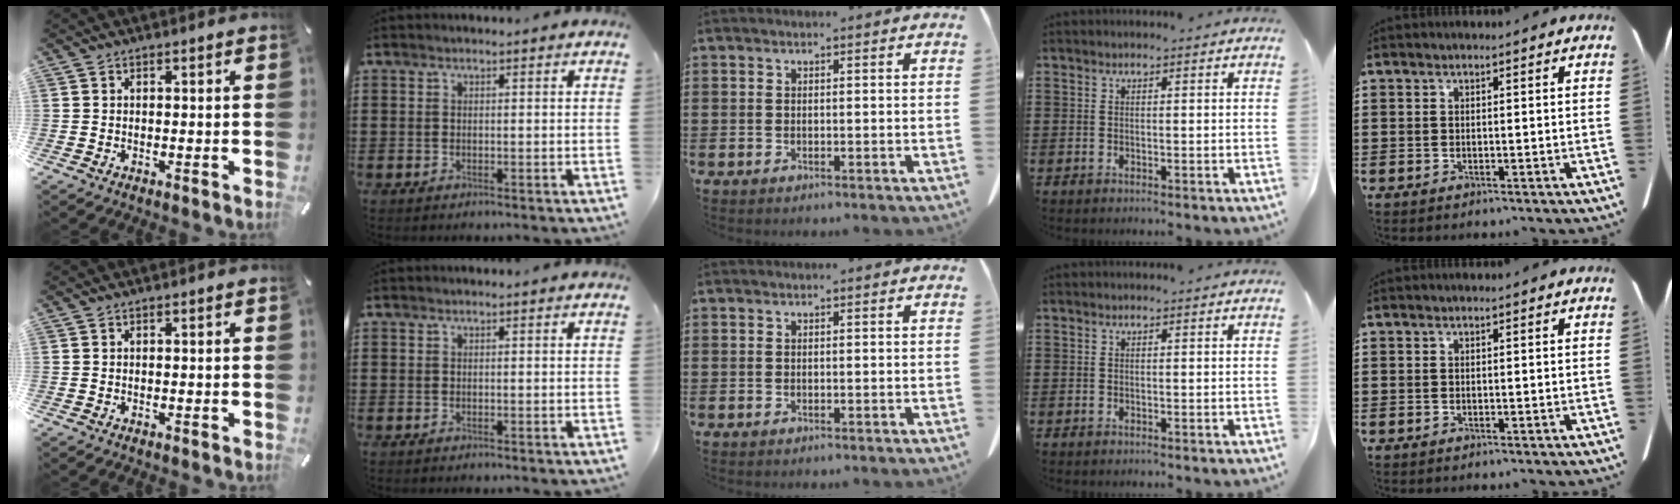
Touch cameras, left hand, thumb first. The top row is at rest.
{}